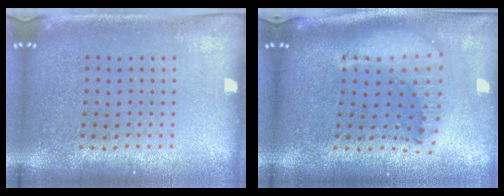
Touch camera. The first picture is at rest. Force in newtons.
{"total": 2.1, "press": 1.7, "slide": 1.3}